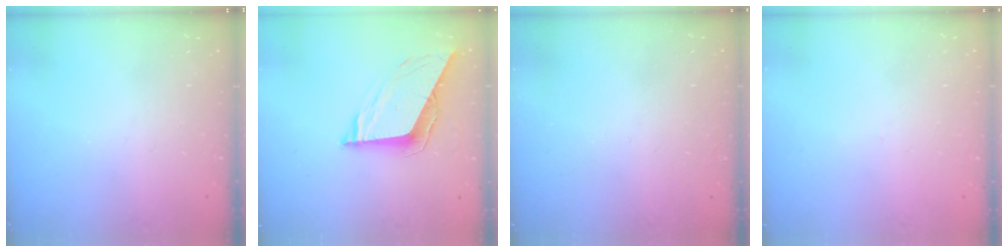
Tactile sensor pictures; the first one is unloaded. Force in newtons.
{"total": 8.9, "press": 8.9, "slide": 1.2}
{"total": 1.5, "press": 1.5, "slide": 0.1}
{"total": 2.6, "press": 2.6, "slide": 0.2}